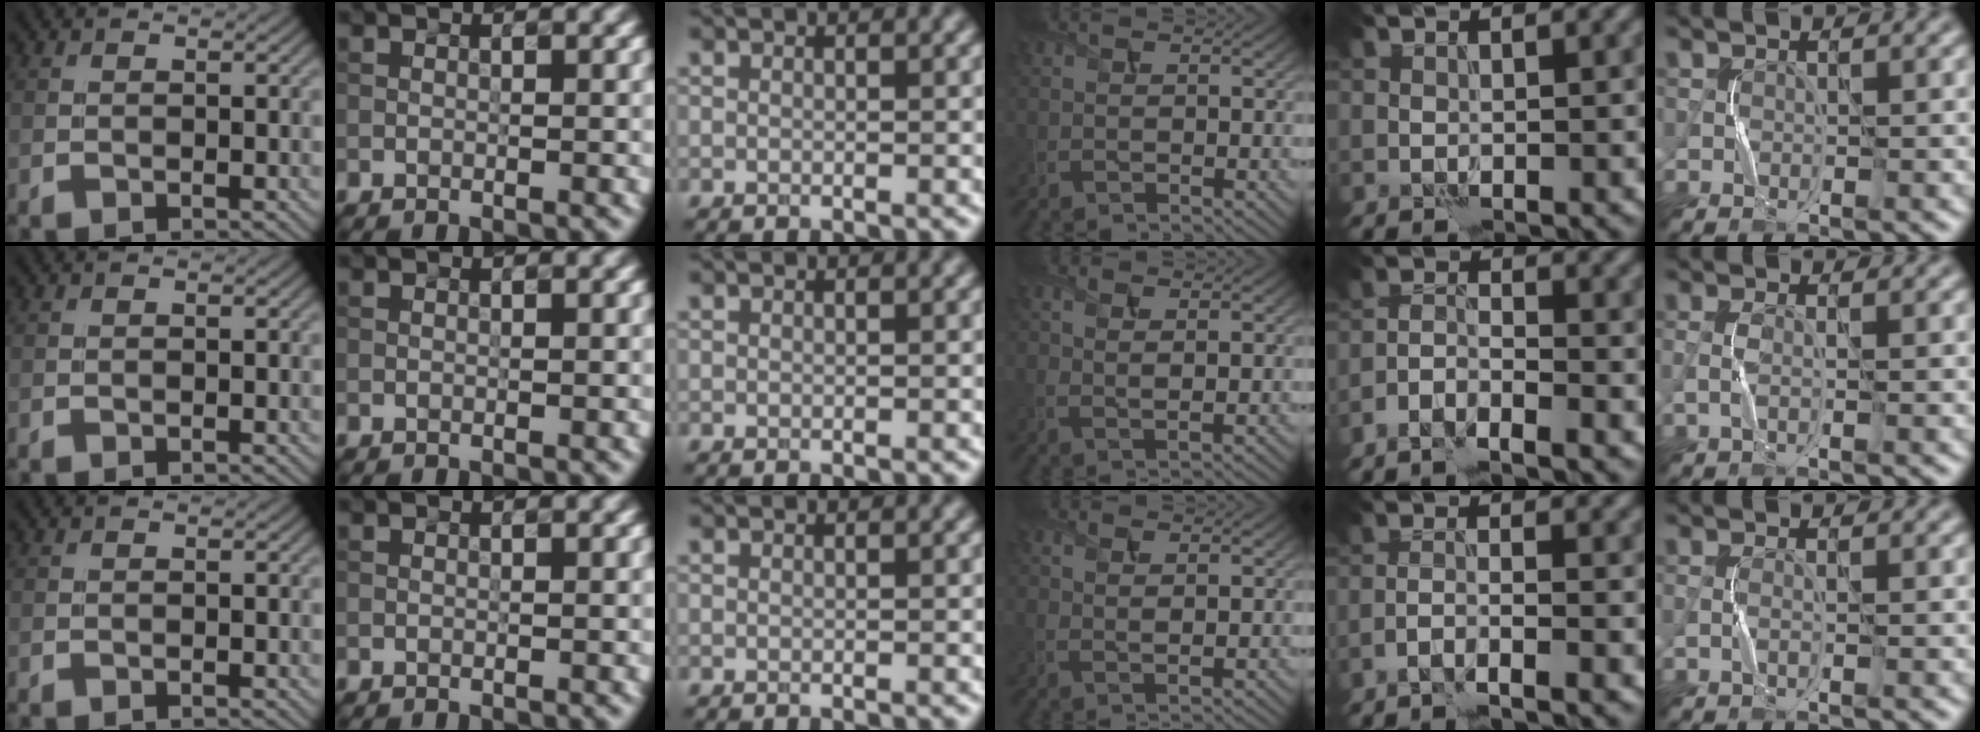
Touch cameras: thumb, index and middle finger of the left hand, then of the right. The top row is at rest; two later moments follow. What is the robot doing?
{"motion": "squeeze", "object": "sponge"}